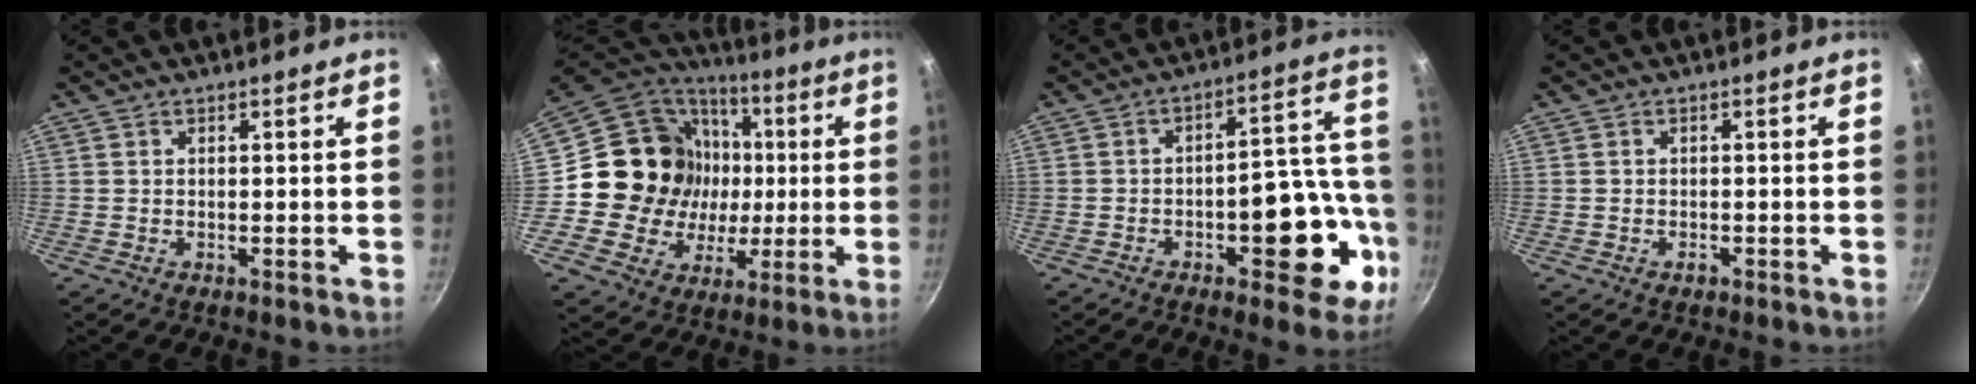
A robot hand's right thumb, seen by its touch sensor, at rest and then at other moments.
{"total": 21.3, "force": [1.2, 19.2, 9.2], "torque": [-0.143, 0.020, 0.028]}
{"total": 15.8, "force": [-5.3, 7.3, 13.0], "torque": [-0.121, 0.054, -0.069]}
{"total": 0.9, "force": [-0.5, 0.6, 0.5], "torque": [-0.009, 0.004, -0.010]}